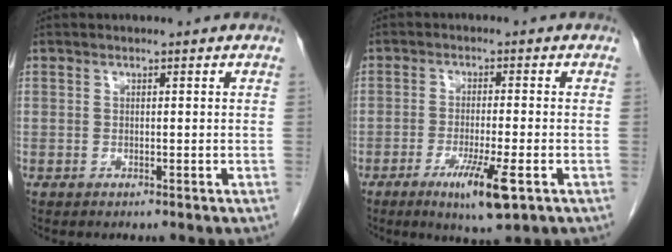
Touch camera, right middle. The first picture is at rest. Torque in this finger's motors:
{"motor_torque": [0.19, -0.17, 0.11, 0.04]}